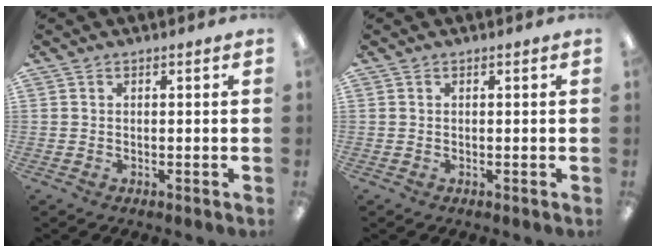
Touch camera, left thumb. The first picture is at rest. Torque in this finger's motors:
{"motor_torque": [0.00, 0.00, 0.00, 0.00, 0.00]}